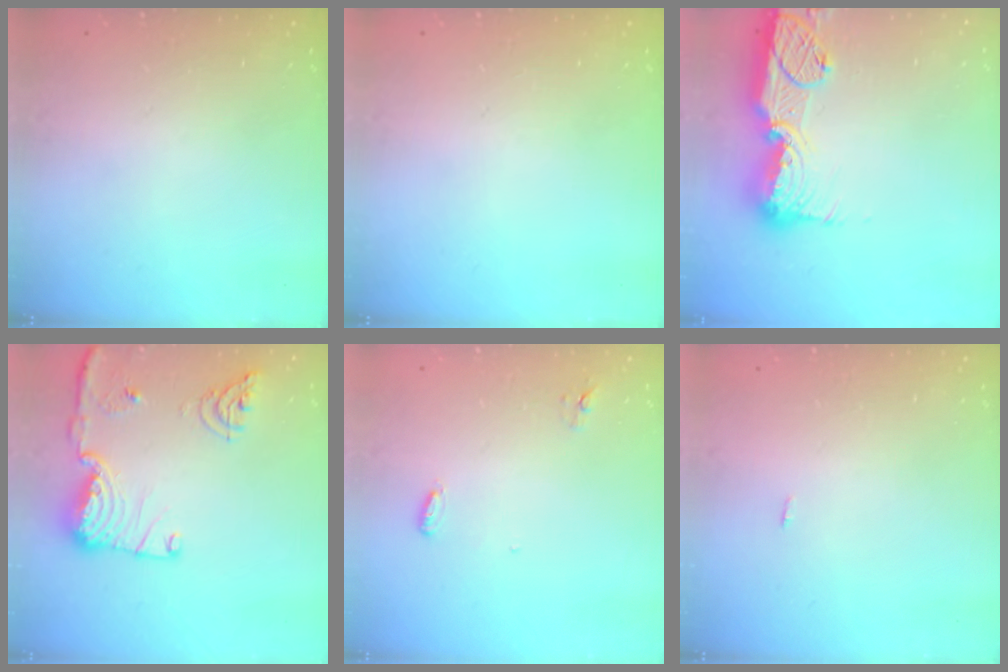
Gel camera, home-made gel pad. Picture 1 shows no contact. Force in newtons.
{"total": 0.0}
{"total": 17.3, "press": 17.2, "slide": 1.5}
{"total": 15.2, "press": 14.8, "slide": 3.3}
{"total": 3.6, "press": 3.5, "slide": 0.9}
{"total": 6.1, "press": 1.7, "slide": 5.9}